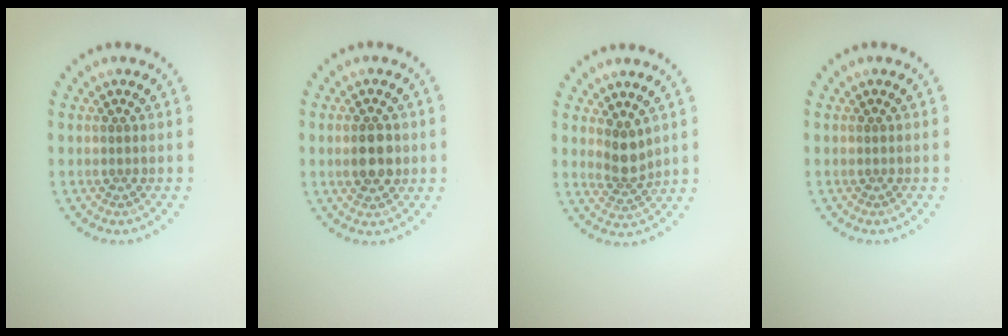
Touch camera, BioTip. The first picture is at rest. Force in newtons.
{"total": 3.4, "press": 3.4, "slide": 0.2}
{"total": 2.5, "press": 1.9, "slide": 1.6}
{"total": 0.0}